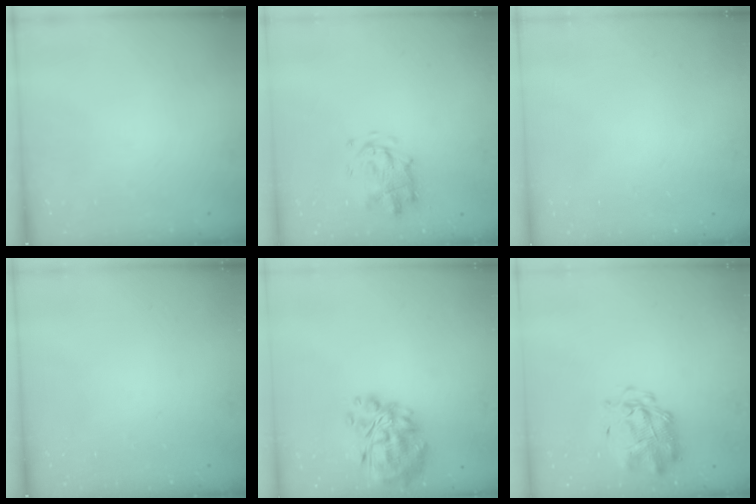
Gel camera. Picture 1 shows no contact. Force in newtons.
{"total": 3.4, "press": 3.4, "slide": 0.3}
{"total": 1.8, "press": 1.8, "slide": 0.2}
{"total": 0.0}
{"total": 16.7, "press": 15.6, "slide": 5.9}
{"total": 2.9, "press": 2.8, "slide": 0.7}